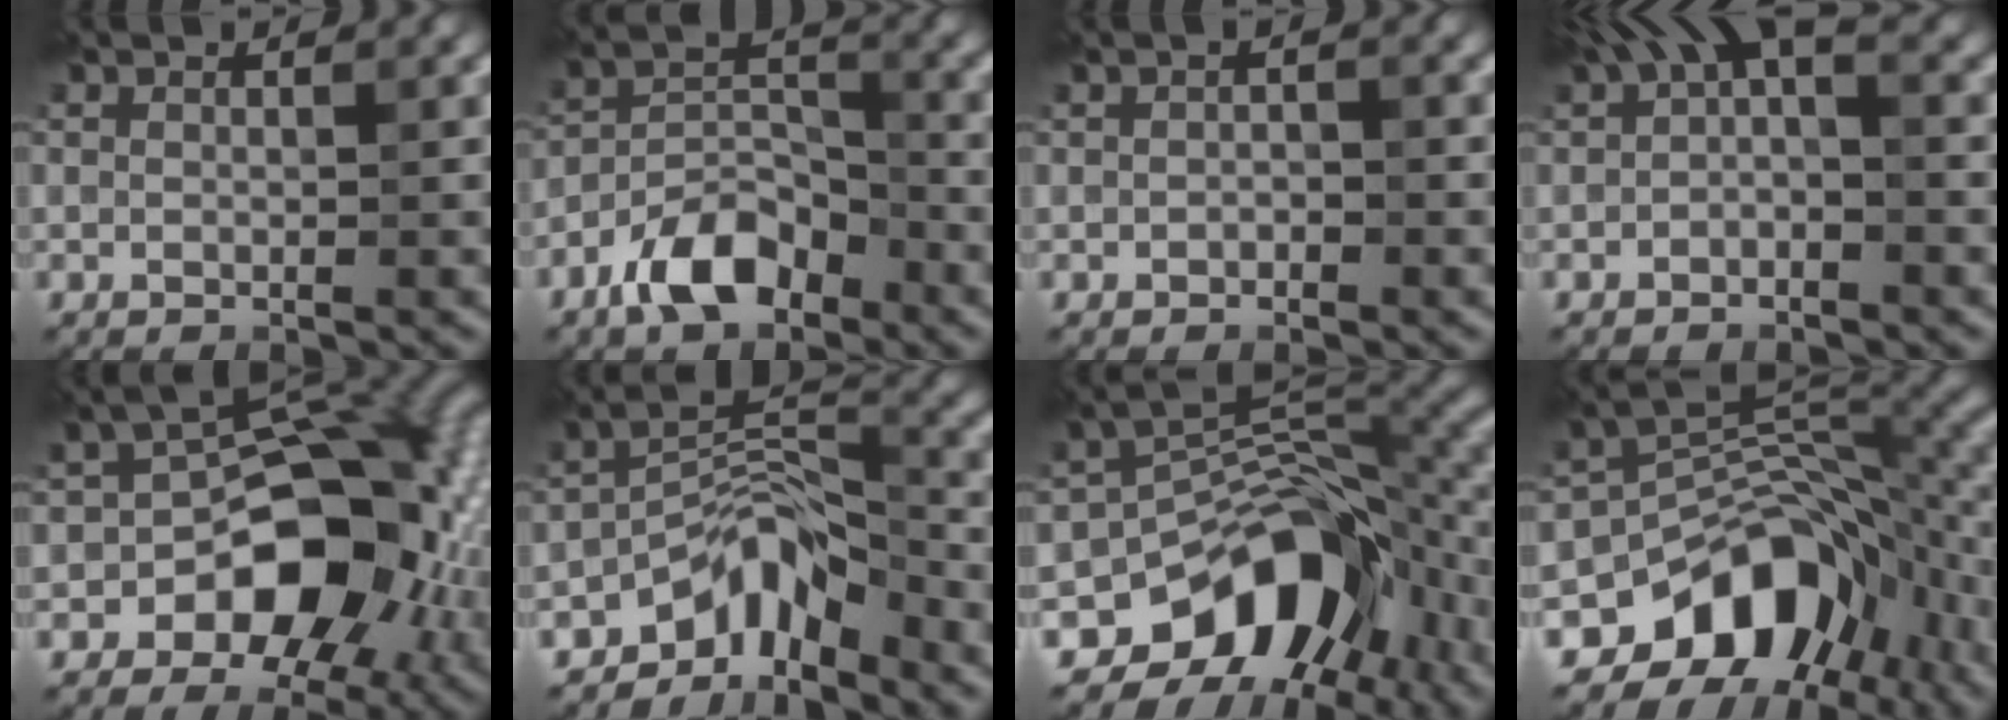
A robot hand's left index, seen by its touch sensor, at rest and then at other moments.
{"total": 5.8, "force": [-3.9, 2.5, 3.5], "torque": [-0.057, 0.012, -0.079]}
{"total": 0.7, "force": [-0.4, 0.3, 0.5], "torque": [-0.012, 0.002, -0.006]}
{"total": 3.8, "force": [0.5, 1.9, 3.2], "torque": [-0.046, 0.019, -0.004]}
{"total": 11.9, "force": [-3.4, 7.5, 8.6], "torque": [-0.098, 0.011, -0.056]}
{"total": 5.6, "force": [-4.1, 2.4, 3.0], "torque": [-0.034, 0.010, -0.083]}
{"total": 11.4, "force": [-6.0, 7.0, 6.6], "torque": [-0.092, -0.001, -0.109]}
{"total": 11.3, "force": [-6.0, 7.2, 6.2], "torque": [-0.089, 0.002, -0.108]}